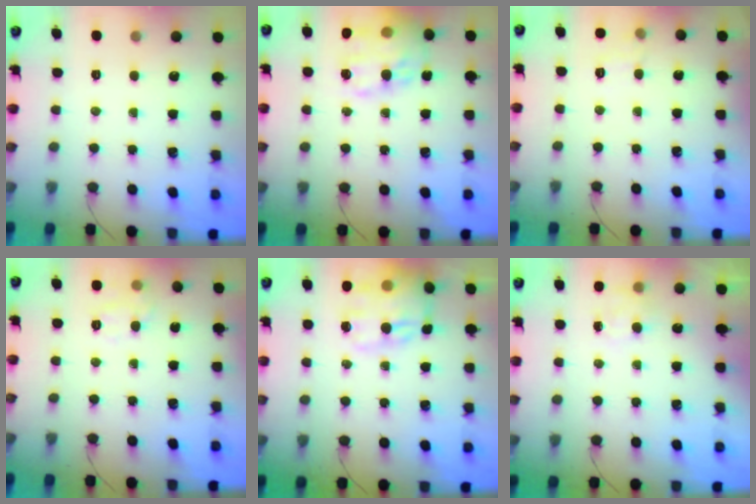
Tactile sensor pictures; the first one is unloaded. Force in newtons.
{"total": 21.0, "press": 20.7, "slide": 3.2}
{"total": 7.2, "press": 7.0, "slide": 1.9}
{"total": 8.2, "press": 8.2, "slide": 1.0}
{"total": 15.6, "press": 15.1, "slide": 3.8}
{"total": 5.9, "press": 5.8, "slide": 1.3}